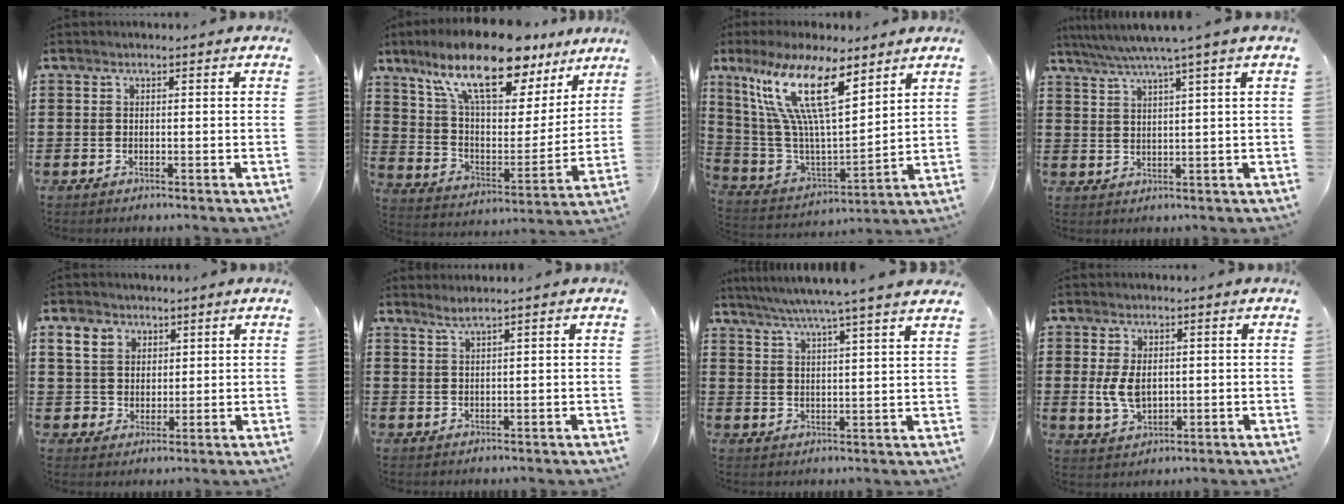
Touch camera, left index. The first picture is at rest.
{"total": 16.6, "force": [12.4, 4.8, 10.1], "torque": [-0.213, -0.060, 0.213]}
{"total": 16.9, "force": [9.1, 5.0, 13.4], "torque": [-0.302, -0.034, 0.152]}
{"total": 4.2, "force": [2.9, -0.9, 2.9], "torque": [-0.063, -0.012, 0.047]}
{"total": 6.2, "force": [2.9, 5.3, 1.7], "torque": [-0.044, 0.012, 0.050]}
{"total": 1.8, "force": [1.4, -0.3, 1.1], "torque": [-0.024, 0.000, 0.026]}
{"total": 6.0, "force": [5.1, -1.1, 2.8], "torque": [-0.071, -0.028, 0.087]}
{"total": 5.4, "force": [0.3, 3.4, 4.1], "torque": [-0.106, 0.002, 0.000]}